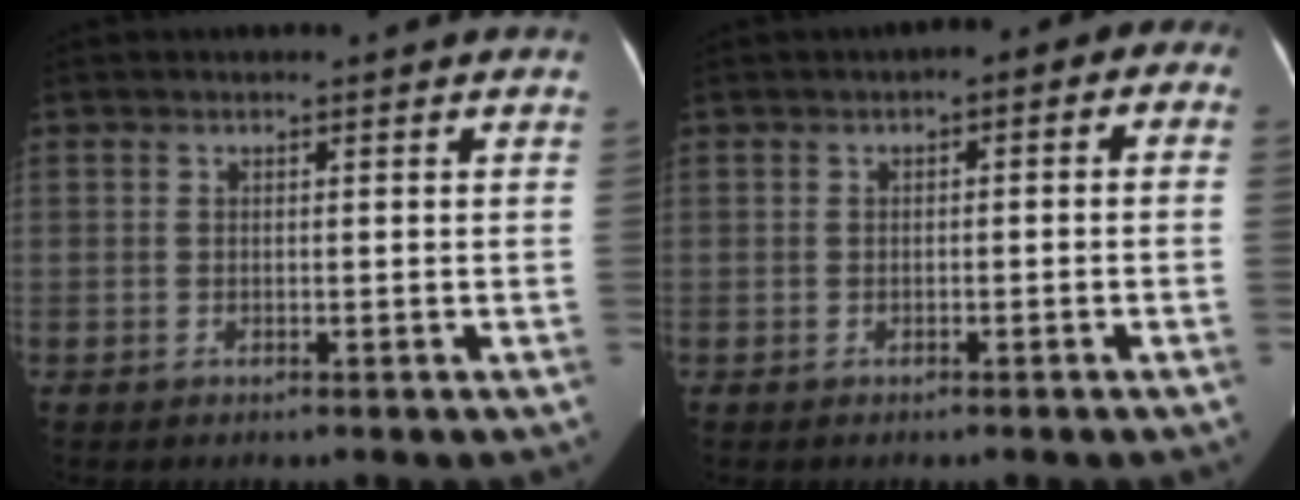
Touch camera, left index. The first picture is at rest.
{"total": 3.8, "force": [-0.5, 2.0, 3.2], "torque": [-0.027, 0.034, -0.015]}